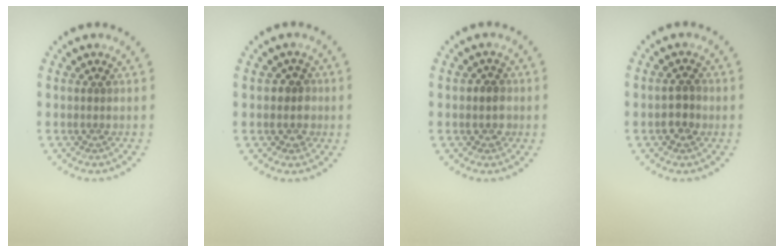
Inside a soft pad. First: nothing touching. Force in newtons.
{"total": 1.9, "press": 1.7, "slide": 0.8}
{"total": 1.3, "press": 1.3, "slide": 0.4}
{"total": 1.9, "press": 1.8, "slide": 0.4}